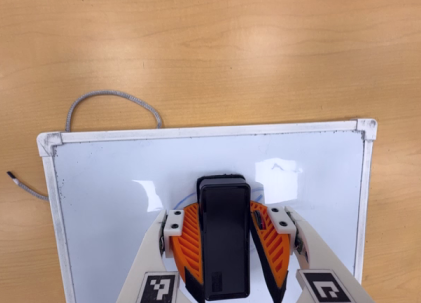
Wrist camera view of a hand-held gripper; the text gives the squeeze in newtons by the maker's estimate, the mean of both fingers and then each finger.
{"total": 14.1, "left": 14.8, "right": 13.5}